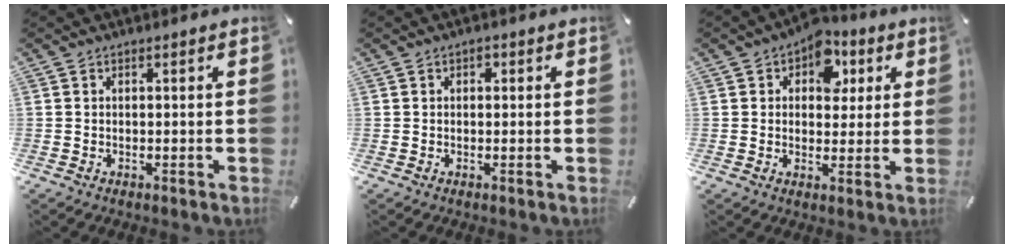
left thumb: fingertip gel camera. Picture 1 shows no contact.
{"total": 1.1, "force": [0.2, 0.9, 0.5], "torque": [-0.011, 0.005, 0.003]}
{"total": 8.8, "force": [3.4, 6.6, 4.8], "torque": [-0.056, -0.011, 0.054]}